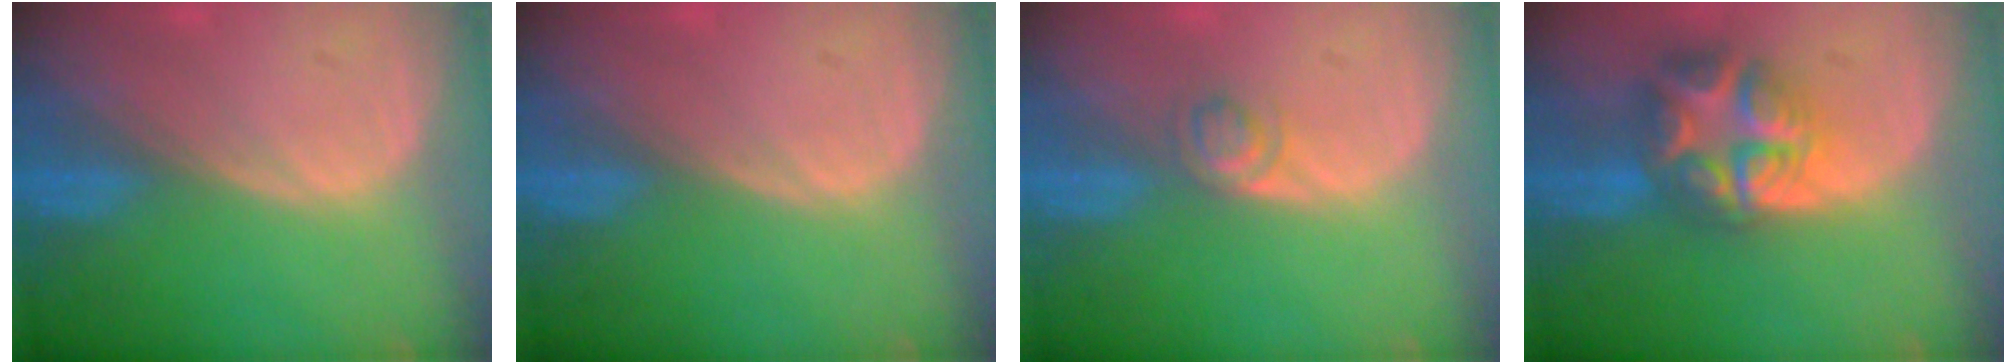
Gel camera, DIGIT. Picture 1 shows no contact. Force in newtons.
{"total": 0.0}
{"total": 2.7, "press": 2.7, "slide": 0.2}
{"total": 8.6, "press": 8.6, "slide": 0.6}